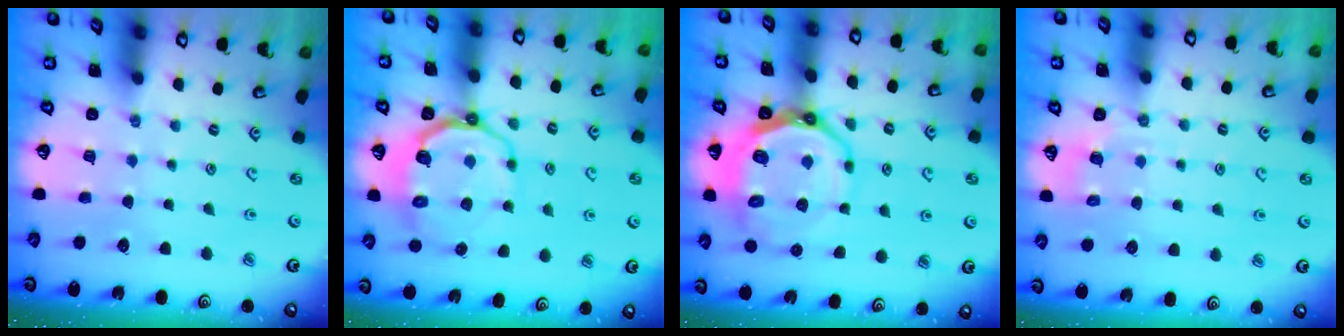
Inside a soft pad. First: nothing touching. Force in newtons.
{"total": 9.6, "press": 9.1, "slide": 3.1}
{"total": 15.2, "press": 14.7, "slide": 3.8}
{"total": 2.9, "press": 2.6, "slide": 1.2}